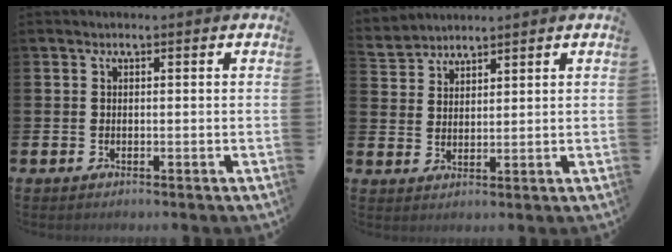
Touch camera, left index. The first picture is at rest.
{"total": 3.3, "force": [3.2, 0.7, -0.5], "torque": [-0.006, -0.012, 0.063]}